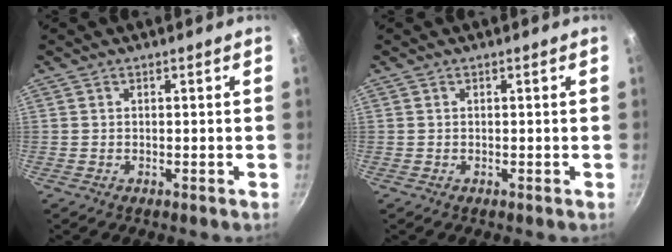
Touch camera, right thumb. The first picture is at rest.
{"total": 0.0}